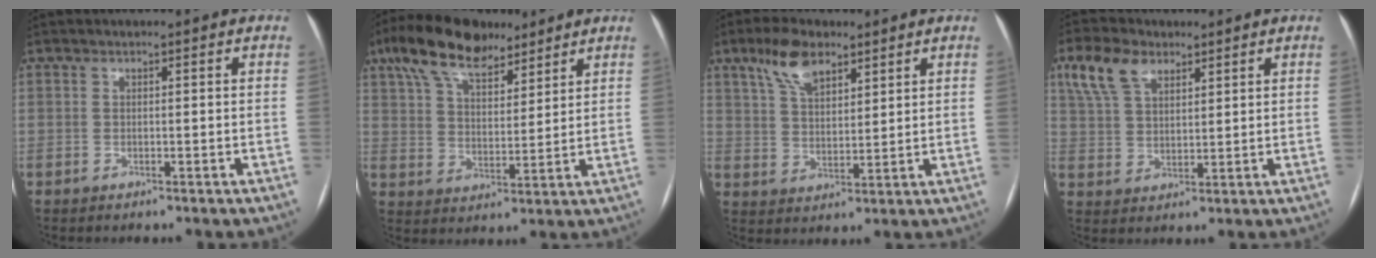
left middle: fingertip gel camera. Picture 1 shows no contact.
{"total": 13.2, "force": [9.5, 5.3, 7.6], "torque": [-0.147, 0.034, 0.171]}
{"total": 7.9, "force": [5.2, 3.4, 5.0], "torque": [-0.100, 0.016, 0.100]}
{"total": 7.8, "force": [4.6, 4.2, 4.7], "torque": [-0.107, 0.025, 0.093]}